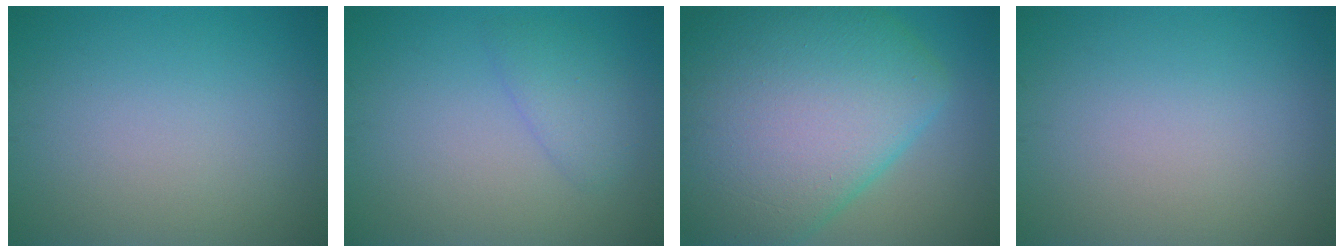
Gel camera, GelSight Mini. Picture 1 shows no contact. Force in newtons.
{"total": 2.0, "press": 2.0, "slide": 0.2}
{"total": 14.7, "press": 14.7, "slide": 0.4}
{"total": 0.0}